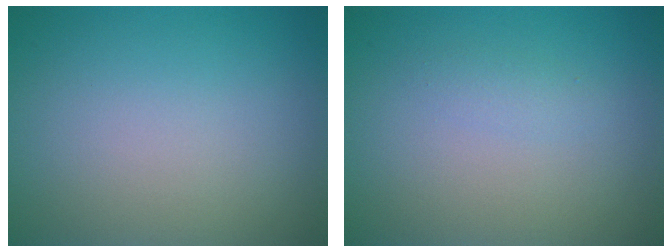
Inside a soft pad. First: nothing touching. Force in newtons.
{"total": 0.9, "press": 0.9, "slide": 0.1}